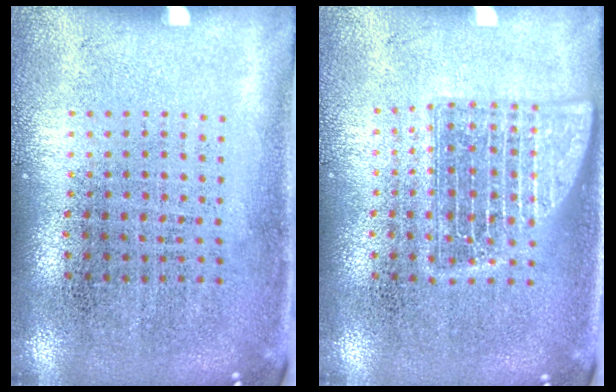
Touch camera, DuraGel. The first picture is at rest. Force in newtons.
{"total": 2.1, "press": 2.0, "slide": 0.3}